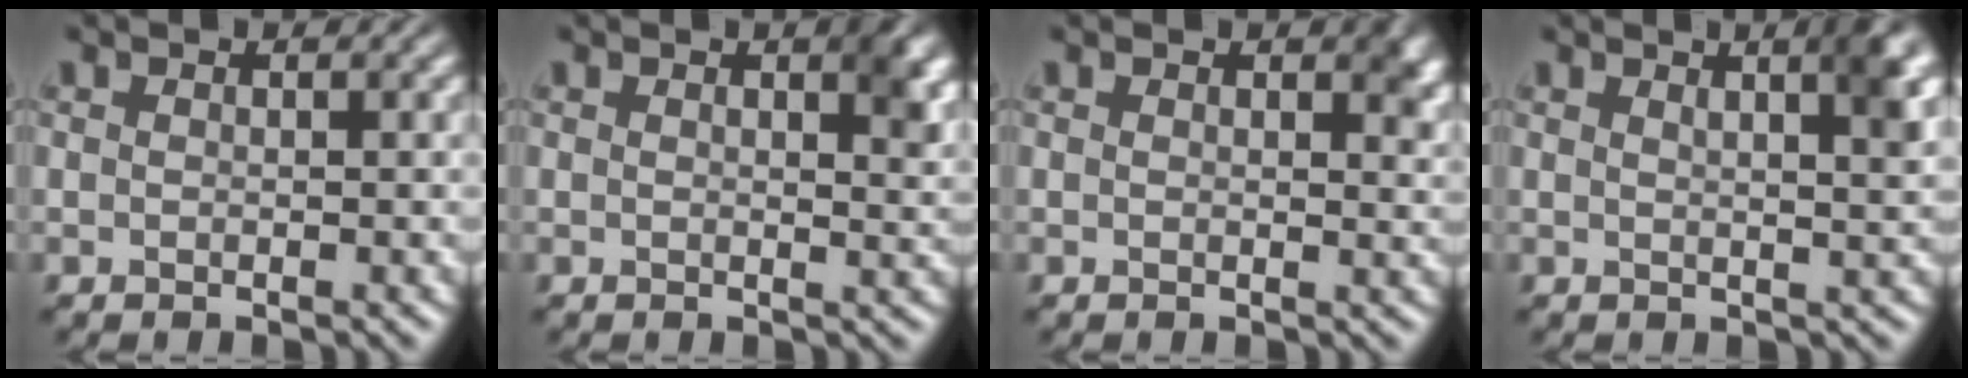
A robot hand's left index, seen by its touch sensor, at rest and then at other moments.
{"total": 2.8, "force": [1.2, 0.8, 2.3], "torque": [-0.025, 0.000, 0.018]}
{"total": 1.8, "force": [1.0, 0.7, 1.3], "torque": [-0.010, -0.004, 0.016]}
{"total": 4.4, "force": [2.2, 1.2, 3.6], "torque": [-0.028, 0.012, 0.023]}